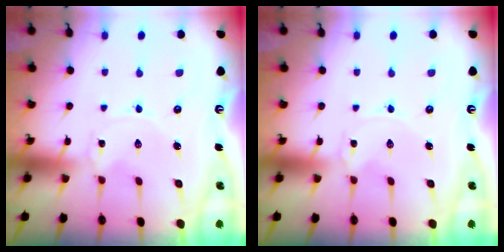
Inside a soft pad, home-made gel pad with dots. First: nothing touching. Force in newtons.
{"total": 0.0}